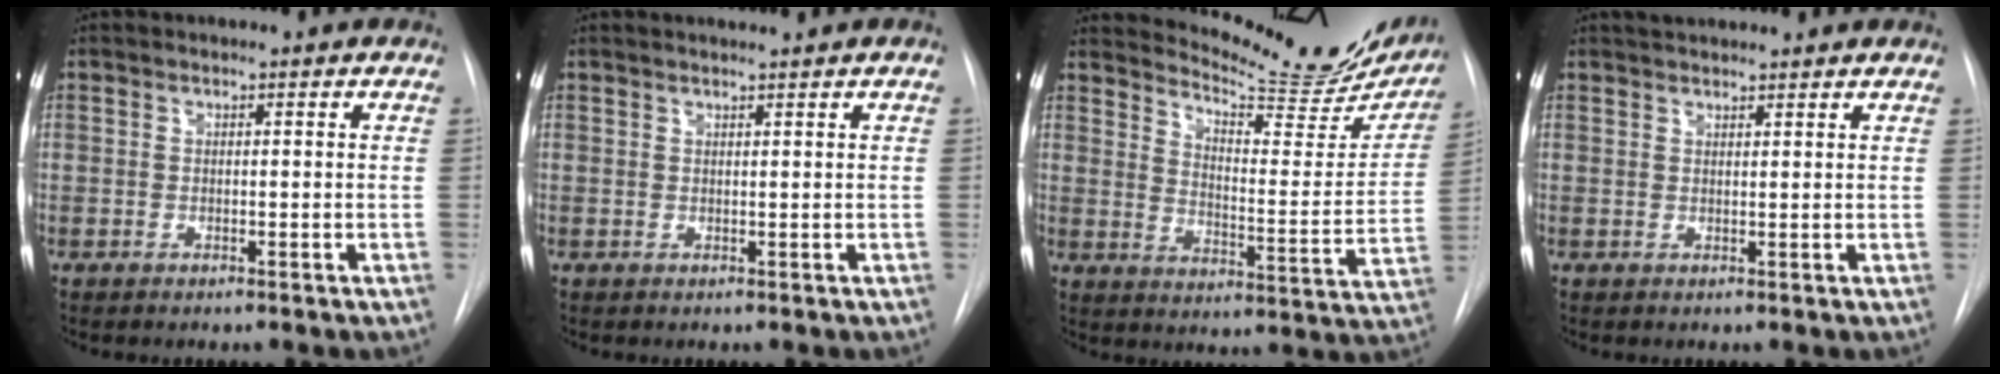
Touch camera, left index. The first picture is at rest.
{"total": 1.8, "force": [1.6, -0.5, 0.6], "torque": [-0.007, 0.004, 0.030]}
{"total": 19.9, "force": [18.5, 3.1, 6.5], "torque": [-0.088, -0.077, 0.232]}
{"total": 6.0, "force": [5.6, 0.8, 2.0], "torque": [-0.031, 0.035, 0.076]}